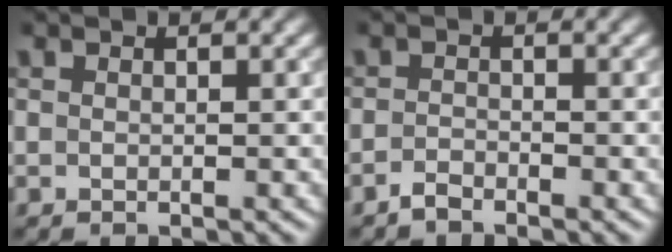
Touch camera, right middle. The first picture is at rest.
{"total": 1.2, "force": [-1.2, 0.1, 0.2], "torque": [-0.007, 0.001, -0.025]}